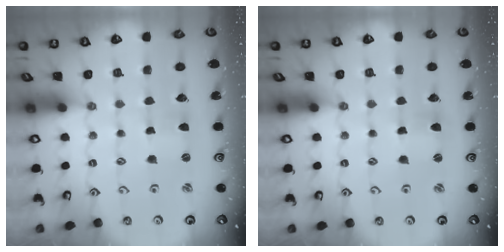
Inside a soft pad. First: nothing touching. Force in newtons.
{"total": 0.7, "press": 0.7, "slide": 0.1}